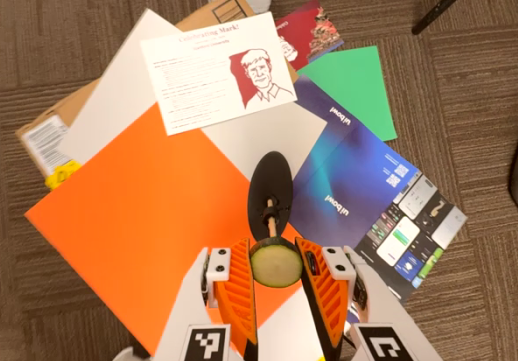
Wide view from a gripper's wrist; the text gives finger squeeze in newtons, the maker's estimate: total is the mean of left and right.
{"total": 7.9, "left": 7.9, "right": 7.9}